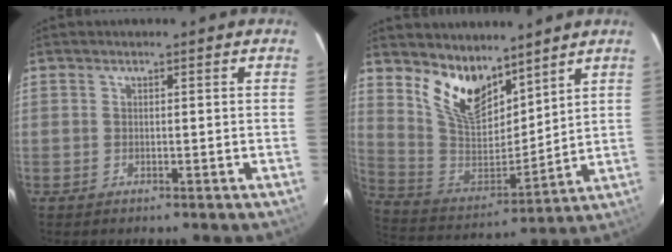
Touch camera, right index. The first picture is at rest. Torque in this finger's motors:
{"motor_torque": [-0.05, 0.56, 0.20, 0.06]}